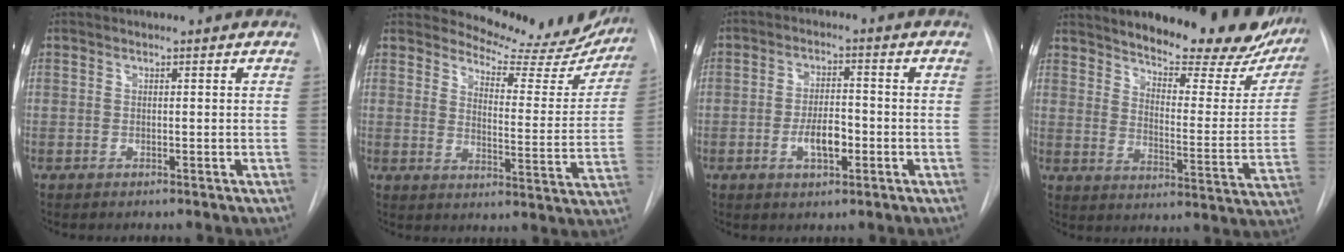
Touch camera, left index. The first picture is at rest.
{"total": 16.9, "force": [15.9, 4.4, 4.0], "torque": [-0.034, -0.068, 0.174]}
{"total": 5.4, "force": [-1.7, 2.2, 4.6], "torque": [-0.083, 0.003, -0.028]}
{"total": 23.6, "force": [19.9, 5.7, 11.5], "torque": [-0.157, -0.046, 0.247]}